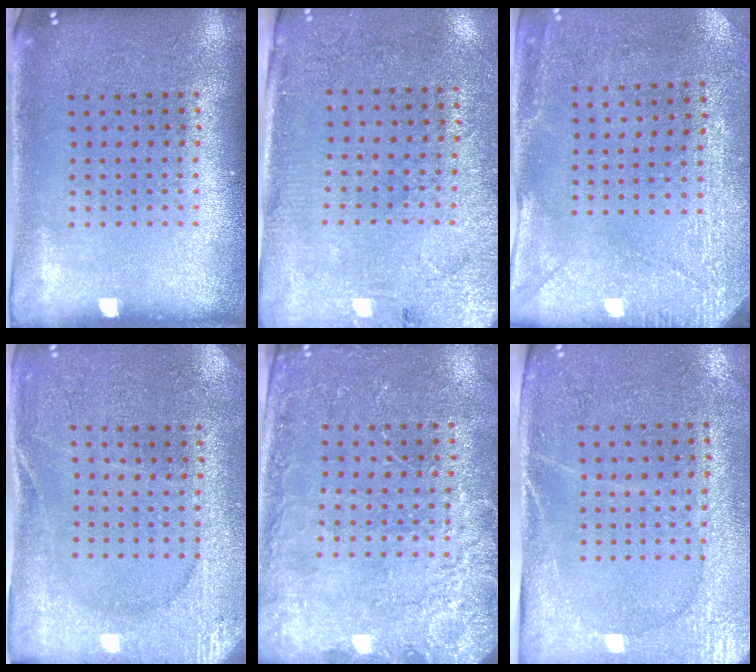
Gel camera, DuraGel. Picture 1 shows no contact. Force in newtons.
{"total": 2.7, "press": 2.4, "slide": 1.3}
{"total": 2.9, "press": 2.4, "slide": 1.6}
{"total": 2.7, "press": 2.7, "slide": 0.2}
{"total": 2.6, "press": 2.5, "slide": 0.5}
{"total": 2.9, "press": 2.5, "slide": 1.4}